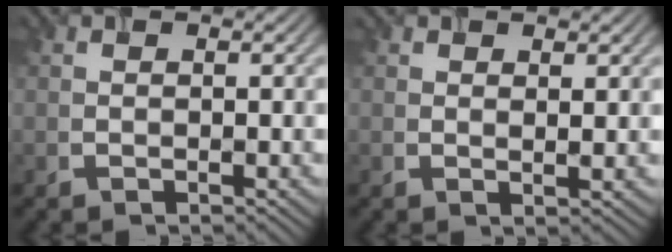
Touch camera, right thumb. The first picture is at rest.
{"total": 2.7, "force": [2.1, 0.6, 1.6], "torque": [-0.028, 0.002, 0.034]}